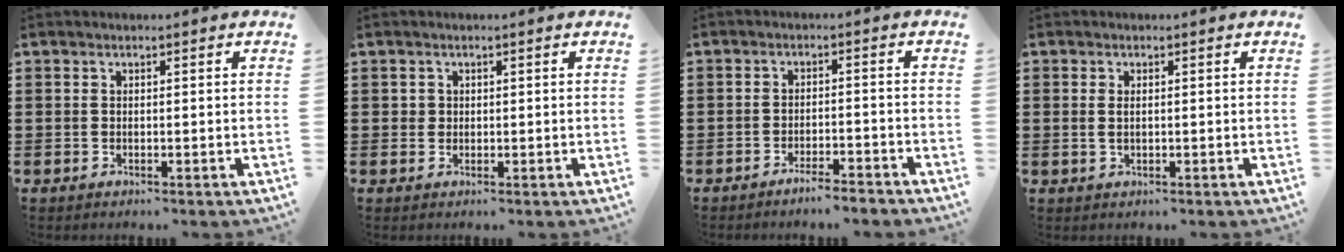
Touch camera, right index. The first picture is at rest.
{"total": 0.9, "force": [0.3, 0.8, 0.2], "torque": [-0.004, 0.004, 0.005]}
{"total": 3.0, "force": [-2.8, -0.1, 1.0], "torque": [-0.017, 0.003, -0.055]}
{"total": 1.5, "force": [0.2, 0.6, 1.3], "torque": [-0.028, 0.005, 0.002]}